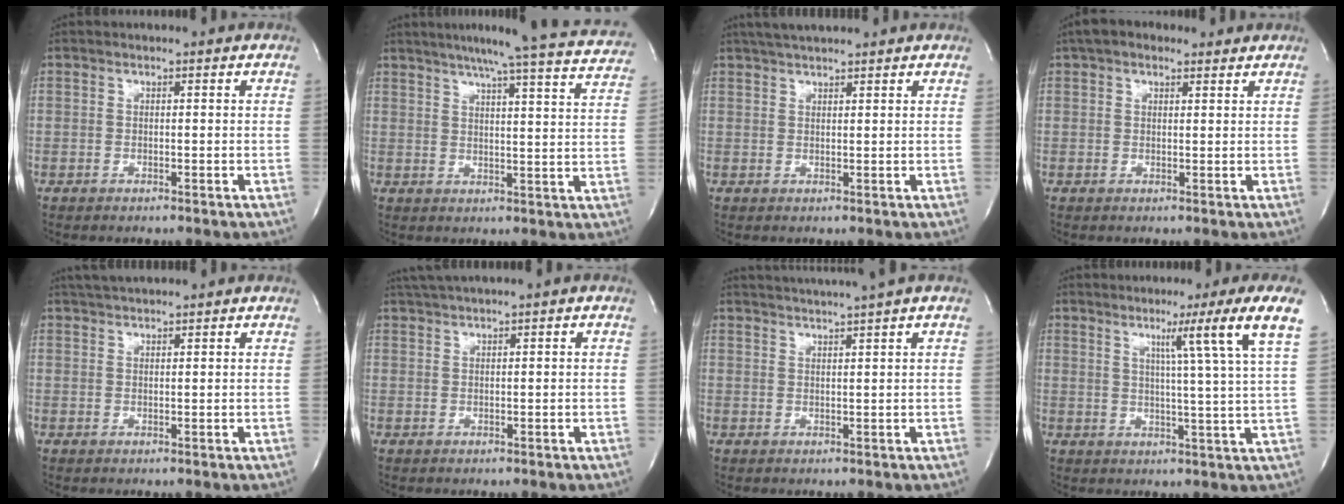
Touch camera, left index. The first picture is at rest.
{"total": 21.3, "force": [19.4, 0.3, 8.8], "torque": [-0.128, -0.046, 0.222]}
{"total": 6.4, "force": [5.7, 0.6, 2.9], "torque": [-0.051, 0.032, 0.088]}
{"total": 6.0, "force": [4.5, 2.6, 3.0], "torque": [-0.049, 0.029, 0.070]}
{"total": 4.2, "force": [3.8, 0.3, 1.7], "torque": [-0.030, 0.028, 0.067]}
{"total": 2.6, "force": [2.1, -0.6, 1.5], "torque": [-0.035, 0.014, 0.046]}
{"total": 8.8, "force": [7.5, -2.0, 4.2], "torque": [-0.067, 0.003, 0.099]}
{"total": 10.8, "force": [5.8, -3.2, 8.5], "torque": [-0.125, -0.015, 0.072]}